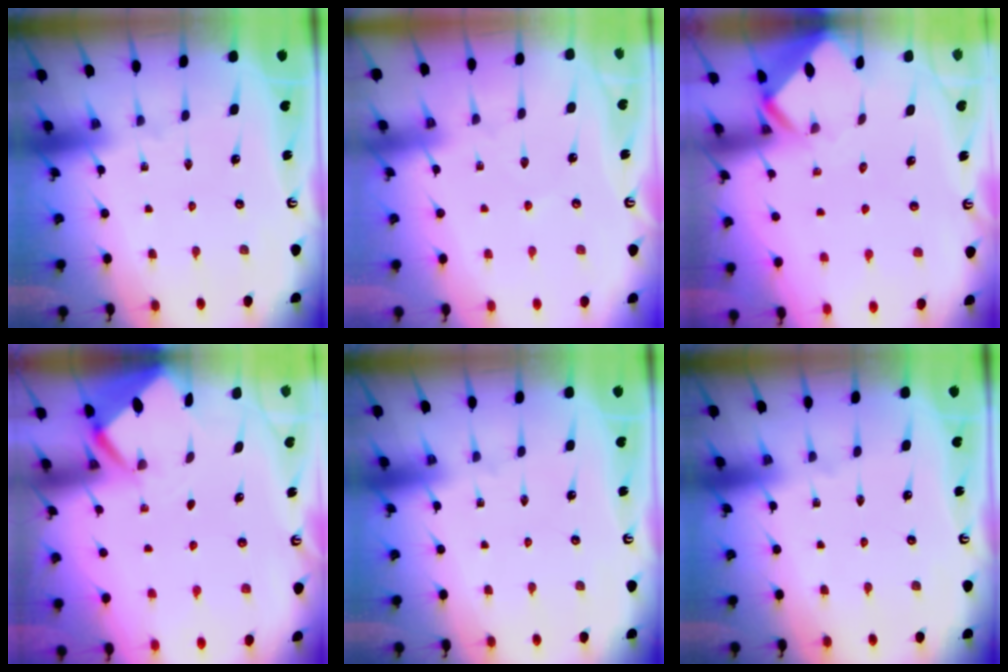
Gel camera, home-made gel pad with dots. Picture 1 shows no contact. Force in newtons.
{"total": 2.4, "press": 2.4, "slide": 0.5}
{"total": 2.4, "press": 2.4, "slide": 0.1}
{"total": 2.8, "press": 2.8, "slide": 0.3}
{"total": 0.0}
{"total": 0.0}